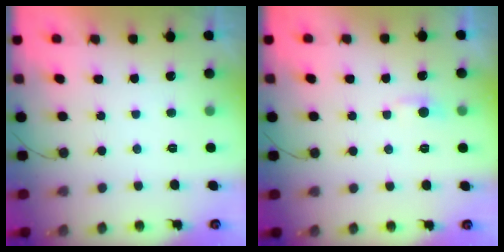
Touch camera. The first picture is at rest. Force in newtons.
{"total": 3.4, "press": 3.4, "slide": 0.4}